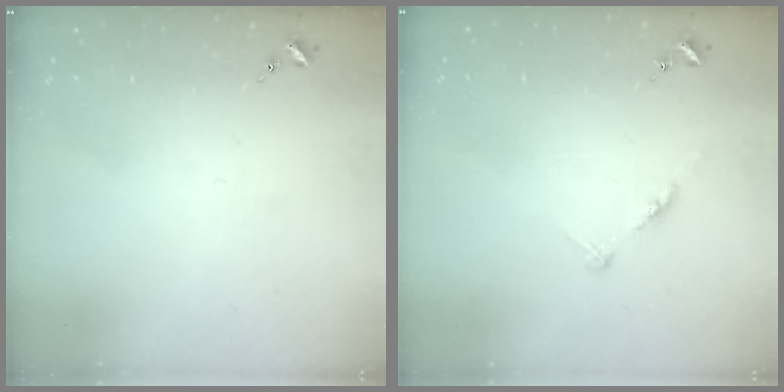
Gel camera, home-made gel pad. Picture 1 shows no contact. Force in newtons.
{"total": 5.8, "press": 5.8, "slide": 0.6}